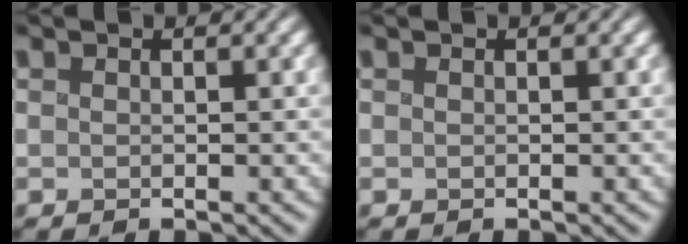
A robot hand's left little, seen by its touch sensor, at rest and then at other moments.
{"total": 0.0}